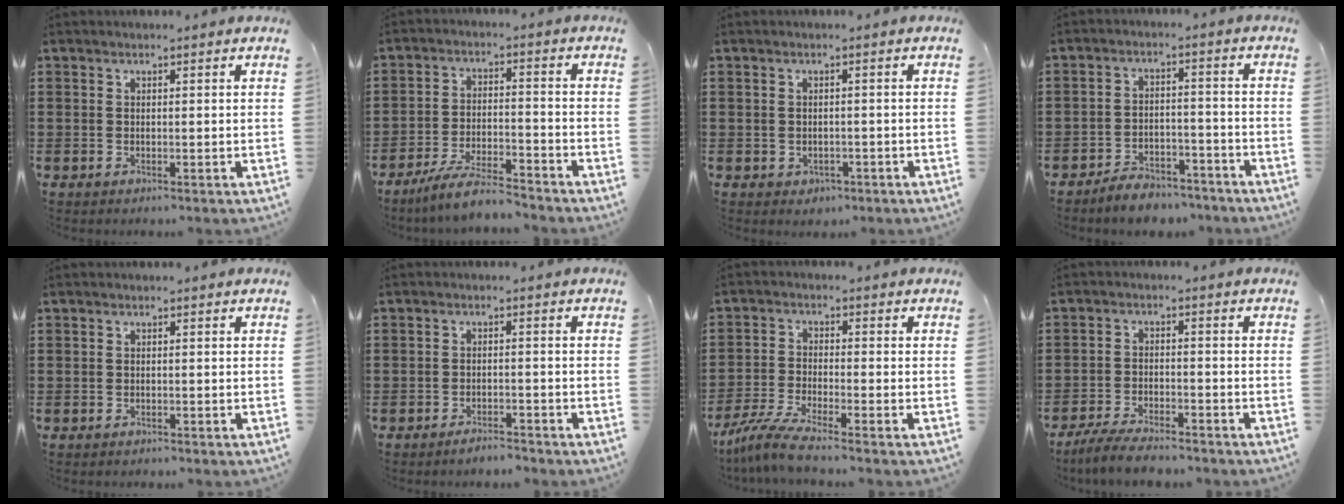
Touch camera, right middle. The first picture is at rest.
{"total": 6.8, "force": [-6.2, 0.2, 2.9], "torque": [-0.063, -0.005, -0.118]}
{"total": 0.7, "force": [-0.4, 0.6, 0.1], "torque": [-0.005, -0.001, -0.009]}
{"total": 5.1, "force": [-5.0, 0.7, 0.6], "torque": [-0.011, 0.011, -0.100]}
{"total": 0.6, "force": [-0.6, 0.0, 0.0], "torque": [-0.001, -0.002, -0.011]}
{"total": 2.4, "force": [-2.4, 0.1, 0.4], "torque": [-0.012, -0.003, -0.046]}
{"total": 5.3, "force": [-4.6, -0.2, 2.7], "torque": [-0.074, -0.023, -0.093]}
{"total": 4.9, "force": [-4.6, 0.4, 1.7], "torque": [-0.042, -0.005, -0.091]}